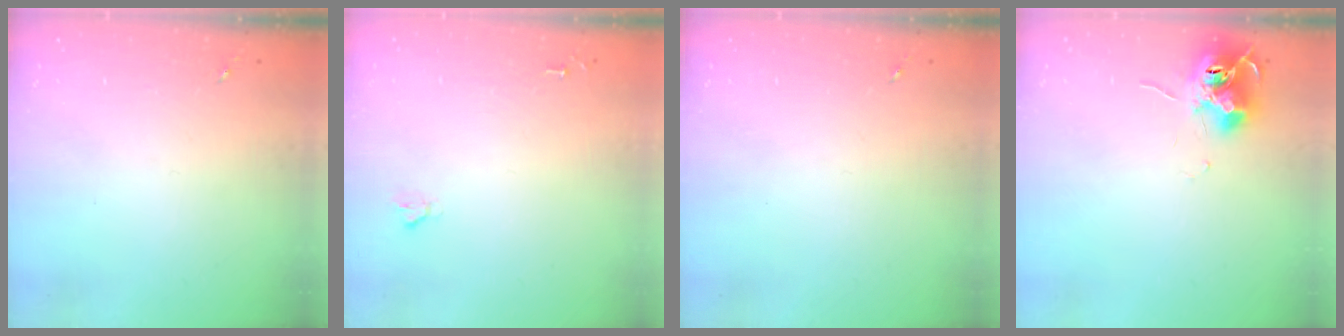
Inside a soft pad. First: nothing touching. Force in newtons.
{"total": 1.6, "press": 1.6, "slide": 0.2}
{"total": 0.0}
{"total": 12.3, "press": 12.3, "slide": 0.8}